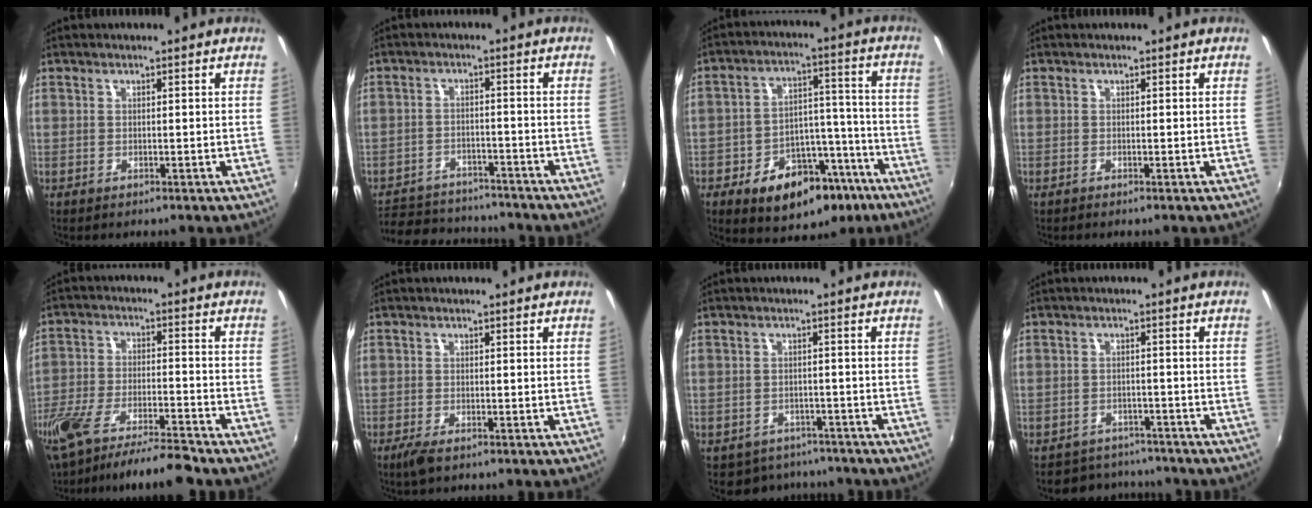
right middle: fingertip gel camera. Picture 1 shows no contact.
{"total": 15.7, "force": [-13.2, 6.6, 5.3], "torque": [-0.137, 0.011, -0.188]}
{"total": 17.7, "force": [-10.5, 10.9, 9.3], "torque": [-0.162, 0.034, -0.130]}
{"total": 0.0}
{"total": 13.8, "force": [-11.5, 1.7, 7.4], "torque": [-0.161, -0.029, -0.201]}
{"total": 2.5, "force": [-1.5, 0.7, 1.9], "torque": [-0.038, -0.011, -0.026]}
{"total": 6.6, "force": [-5.2, 3.9, 1.2], "torque": [-0.037, 0.002, -0.065]}
{"total": 7.4, "force": [-6.6, 3.4, 1.0], "torque": [-0.032, 0.012, -0.091]}